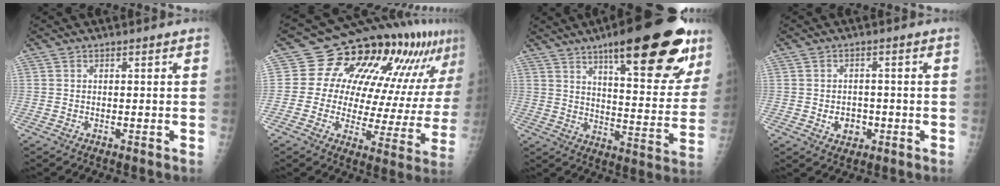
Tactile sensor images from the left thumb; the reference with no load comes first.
{"total": 21.4, "force": [10.8, 11.1, 14.8], "torque": [-0.176, -0.014, 0.135]}
{"total": 26.2, "force": [15.3, 7.4, 19.9], "torque": [-0.238, -0.053, 0.218]}
{"total": 4.2, "force": [-1.1, 3.4, 2.2], "torque": [-0.012, 0.006, -0.010]}